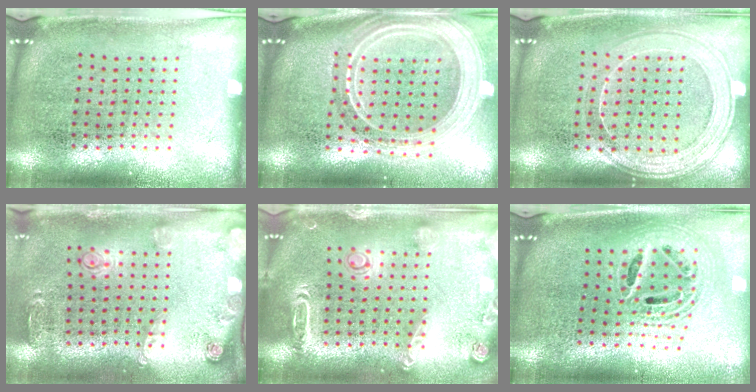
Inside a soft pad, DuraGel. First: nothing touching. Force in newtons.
{"total": 2.7, "press": 2.3, "slide": 1.4}
{"total": 1.6, "press": 1.5, "slide": 0.6}
{"total": 1.7, "press": 1.4, "slide": 1.0}
{"total": 2.0, "press": 1.9, "slide": 0.5}
{"total": 2.1, "press": 1.7, "slide": 1.3}